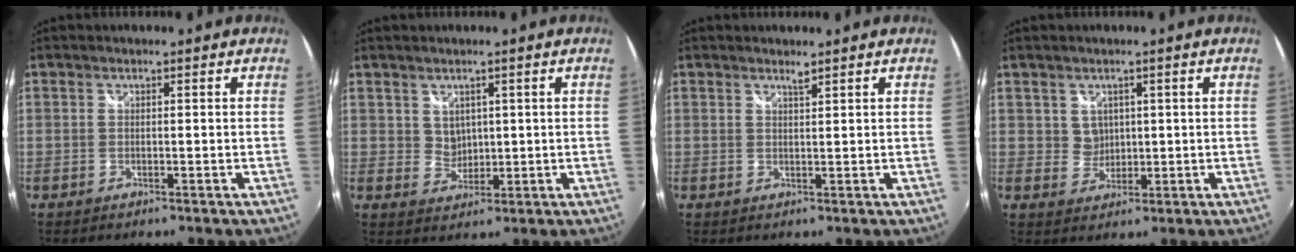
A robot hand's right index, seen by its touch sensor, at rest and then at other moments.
{"total": 3.2, "force": [1.5, 2.7, 0.8], "torque": [-0.009, 0.001, 0.031]}
{"total": 1.0, "force": [0.9, -0.1, 0.5], "torque": [-0.005, 0.000, 0.016]}
{"total": 3.1, "force": [1.2, 2.8, 0.4], "torque": [-0.002, 0.005, 0.025]}